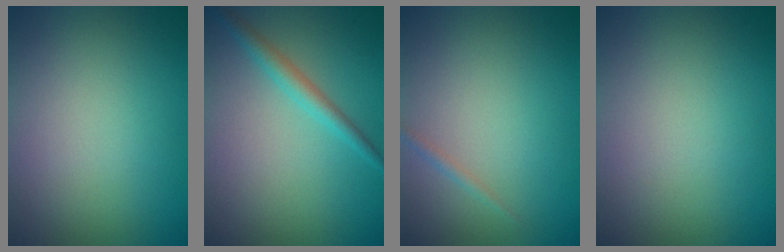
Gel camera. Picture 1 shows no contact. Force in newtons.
{"total": 2.0, "press": 2.0, "slide": 0.1}
{"total": 0.6, "press": 0.6, "slide": 0.0}
{"total": 0.0}